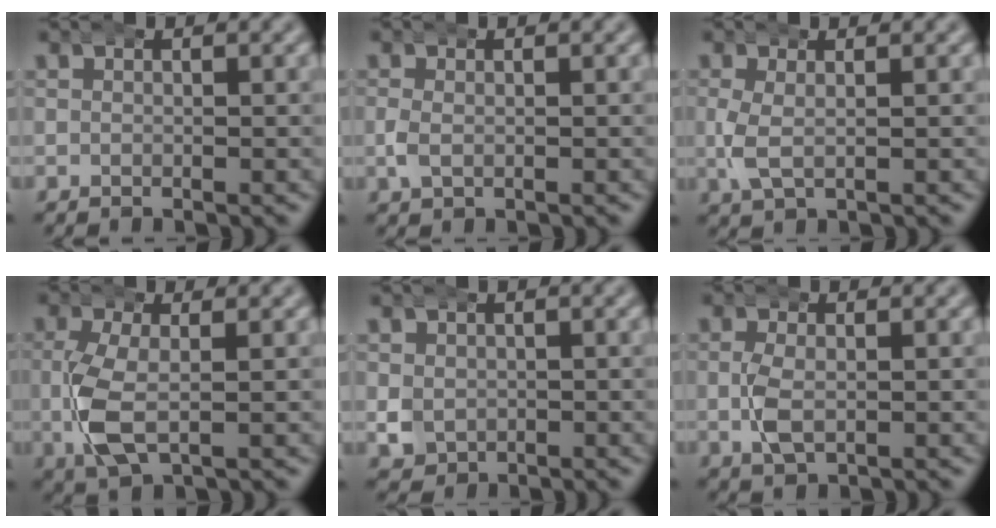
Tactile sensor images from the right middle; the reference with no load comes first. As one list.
[{"total": 1.2, "force": [-0.4, 0.9, 0.8], "torque": [-0.022, 0.002, -0.008]}, {"total": 2.6, "force": [0.1, 1.5, 2.2], "torque": [-0.054, 0.002, 0.003]}, {"total": 4.7, "force": [-0.8, 2.5, 3.9], "torque": [-0.089, -0.005, -0.010]}, {"total": 2.7, "force": [-0.3, 2.5, 1.1], "torque": [-0.026, -0.014, 0.003]}, {"total": 2.6, "force": [-0.6, 1.6, 2.0], "torque": [-0.043, 0.000, -0.008]}]